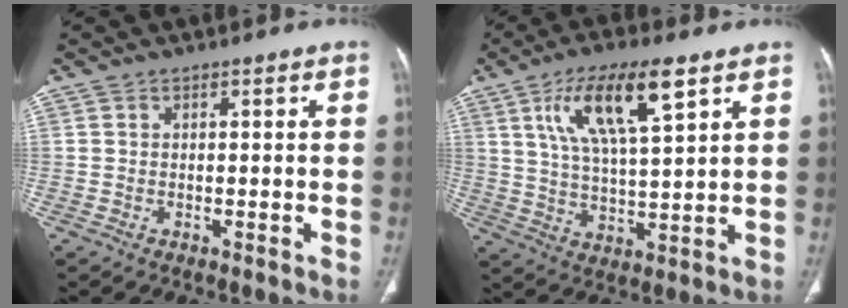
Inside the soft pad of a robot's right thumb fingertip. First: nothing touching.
{"total": 13.8, "force": [6.6, 3.9, 11.5], "torque": [-0.203, -0.017, 0.125]}